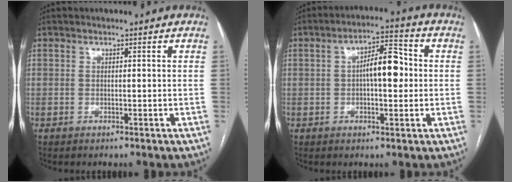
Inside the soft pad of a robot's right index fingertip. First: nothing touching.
{"total": 7.5, "force": [0.2, 2.4, 7.1], "torque": [-0.117, 0.022, 0.002]}